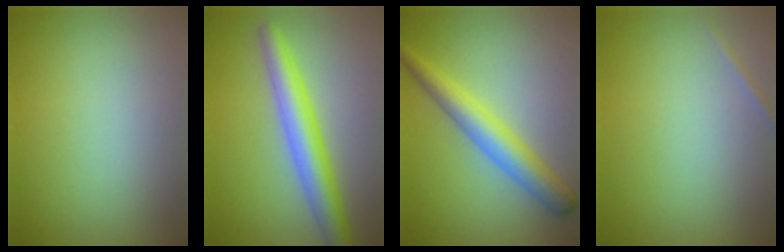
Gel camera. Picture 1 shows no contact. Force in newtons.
{"total": 4.8, "press": 4.8, "slide": 0.1}
{"total": 4.2, "press": 4.2, "slide": 0.0}
{"total": 0.6, "press": 0.6, "slide": 0.0}